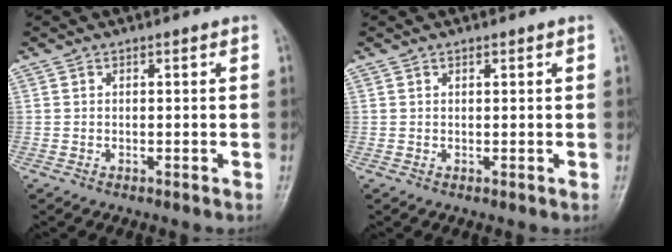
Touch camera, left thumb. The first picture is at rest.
{"total": 0.6, "force": [0.4, 0.2, 0.4], "torque": [-0.005, -0.002, 0.006]}